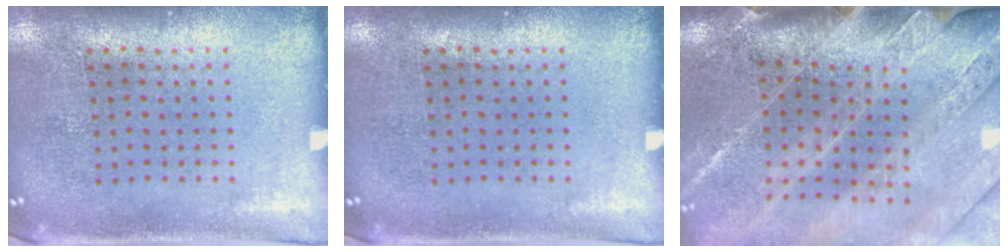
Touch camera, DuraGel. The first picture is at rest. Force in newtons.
{"total": 0.0}
{"total": 3.9, "press": 3.2, "slide": 2.2}